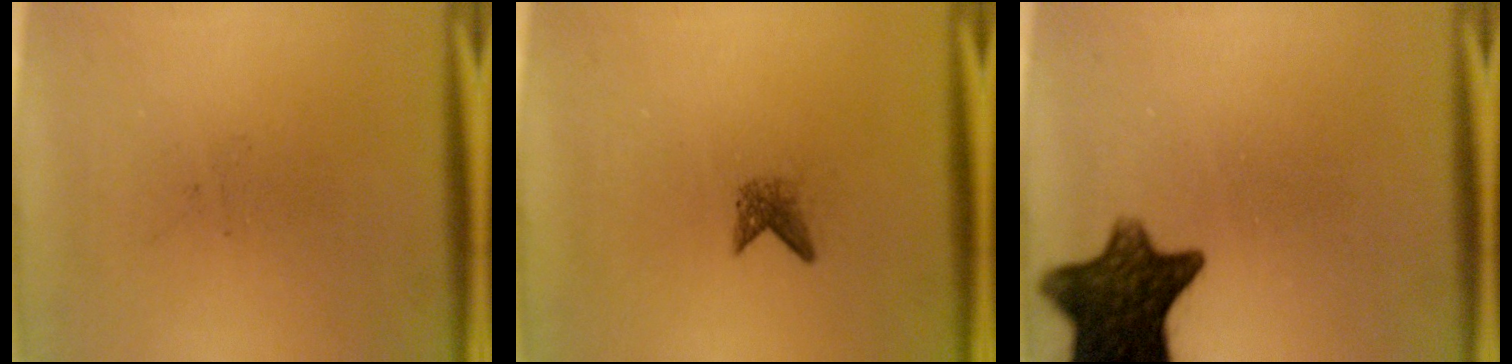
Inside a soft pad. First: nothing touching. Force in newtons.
{"total": 1.6}
{"total": 11.6}